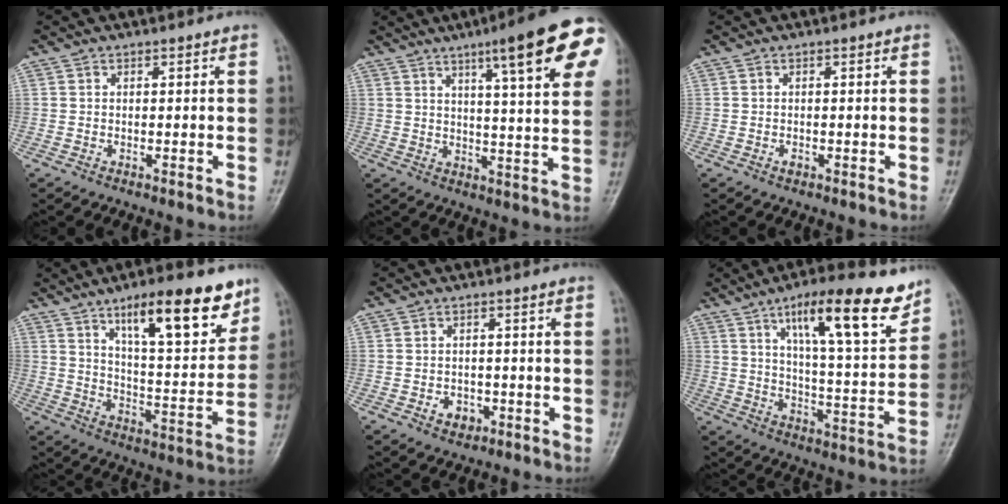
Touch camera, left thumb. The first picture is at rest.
{"total": 17.7, "force": [8.6, 2.7, 15.2], "torque": [-0.182, -0.022, 0.110]}
{"total": 0.6, "force": [-0.4, 0.4, 0.2], "torque": [-0.004, 0.002, -0.008]}
{"total": 17.8, "force": [10.9, 5.3, 13.0], "torque": [-0.157, -0.057, 0.174]}
{"total": 3.1, "force": [-1.4, 2.4, 1.3], "torque": [-0.008, 0.008, -0.017]}
{"total": 18.3, "force": [10.9, 4.6, 13.9], "torque": [-0.182, -0.052, 0.172]}